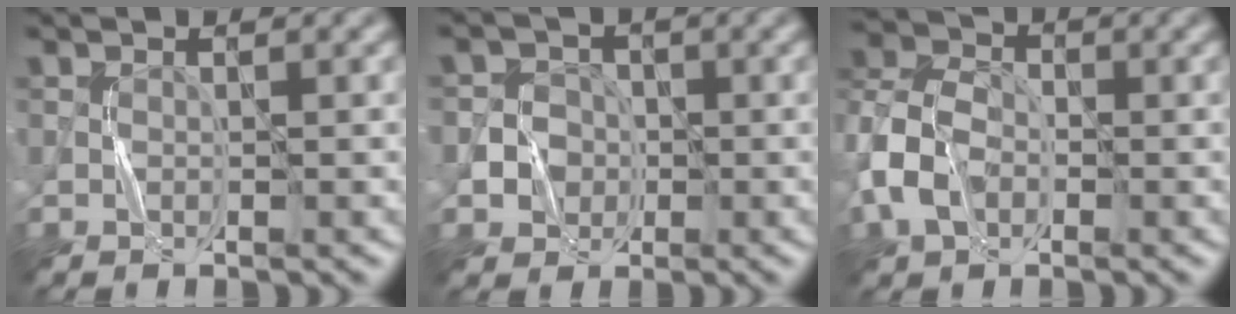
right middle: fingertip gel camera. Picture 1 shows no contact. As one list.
[{"total": 3.3, "force": [-0.8, 3.1, 0.7], "torque": [0.009, 0.009, -0.032]}, {"total": 6.1, "force": [-2.3, 4.3, 3.7], "torque": [-0.085, 0.007, -0.058]}]